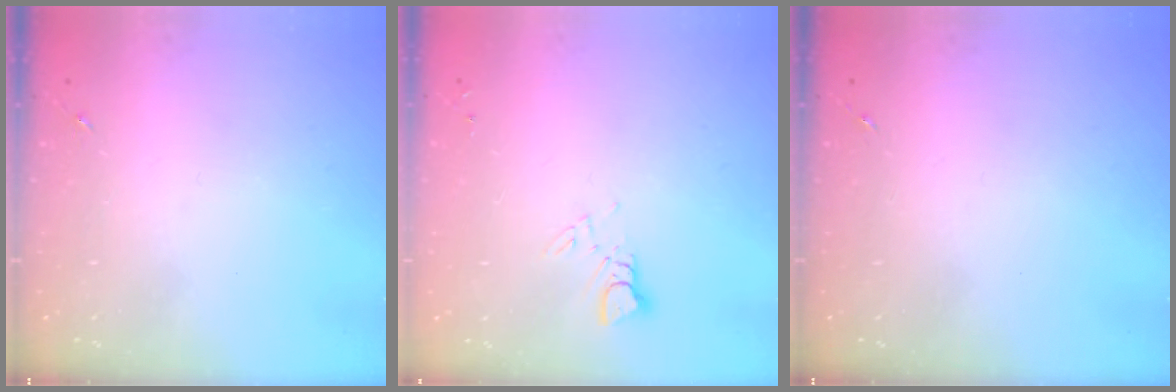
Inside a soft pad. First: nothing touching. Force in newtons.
{"total": 3.1, "press": 3.0, "slide": 0.3}
{"total": 0.0}